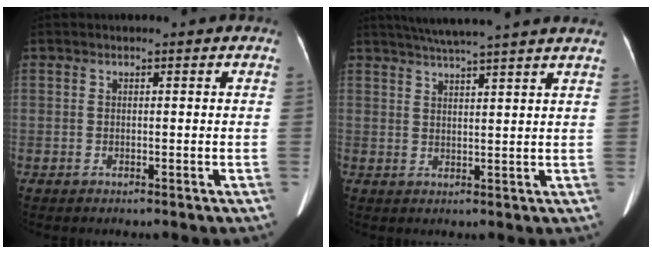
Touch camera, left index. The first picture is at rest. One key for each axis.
{"total": 12.7, "fx": 11.0, "fy": -0.9, "fz": 6.3, "tx": -0.107, "ty": 0.020, "tz": 0.145}